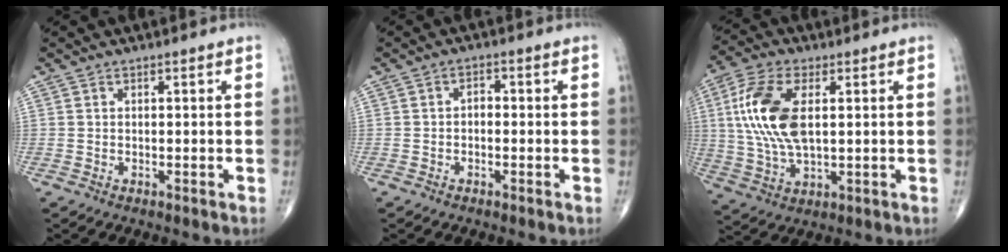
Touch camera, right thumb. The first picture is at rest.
{"total": 1.7, "force": [-0.4, 1.1, 1.2], "torque": [-0.006, 0.008, -0.013]}
{"total": 14.1, "force": [2.5, 6.9, 12.1], "torque": [-0.264, 0.000, 0.050]}